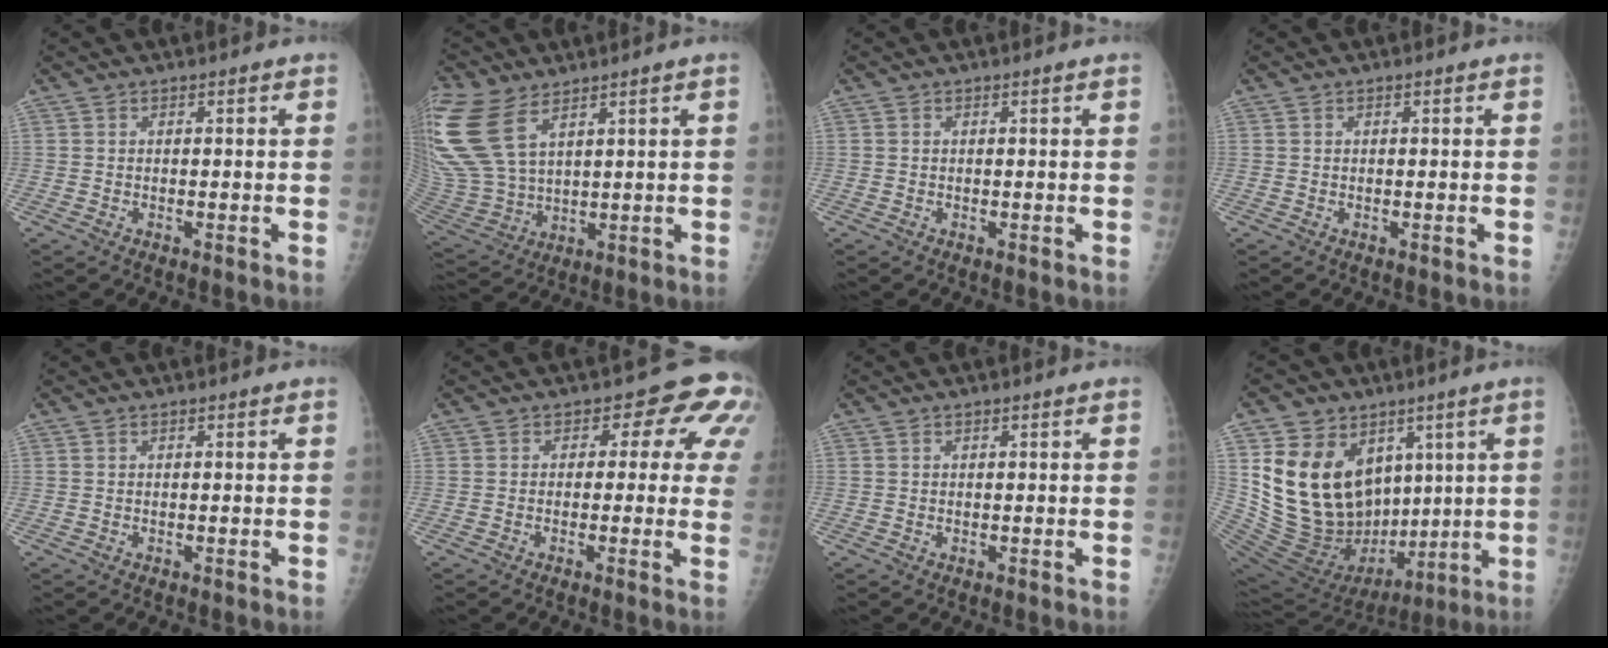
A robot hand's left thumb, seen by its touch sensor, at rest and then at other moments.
{"total": 18.3, "force": [9.4, 9.5, 12.6], "torque": [-0.315, -0.019, 0.201]}
{"total": 0.0}
{"total": 0.0}
{"total": 0.0}
{"total": 7.8, "force": [2.1, 4.9, 5.6], "torque": [-0.014, 0.005, 0.008]}
{"total": 0.0}
{"total": 24.5, "force": [6.0, 16.7, 16.8], "torque": [-0.288, -0.024, 0.140]}